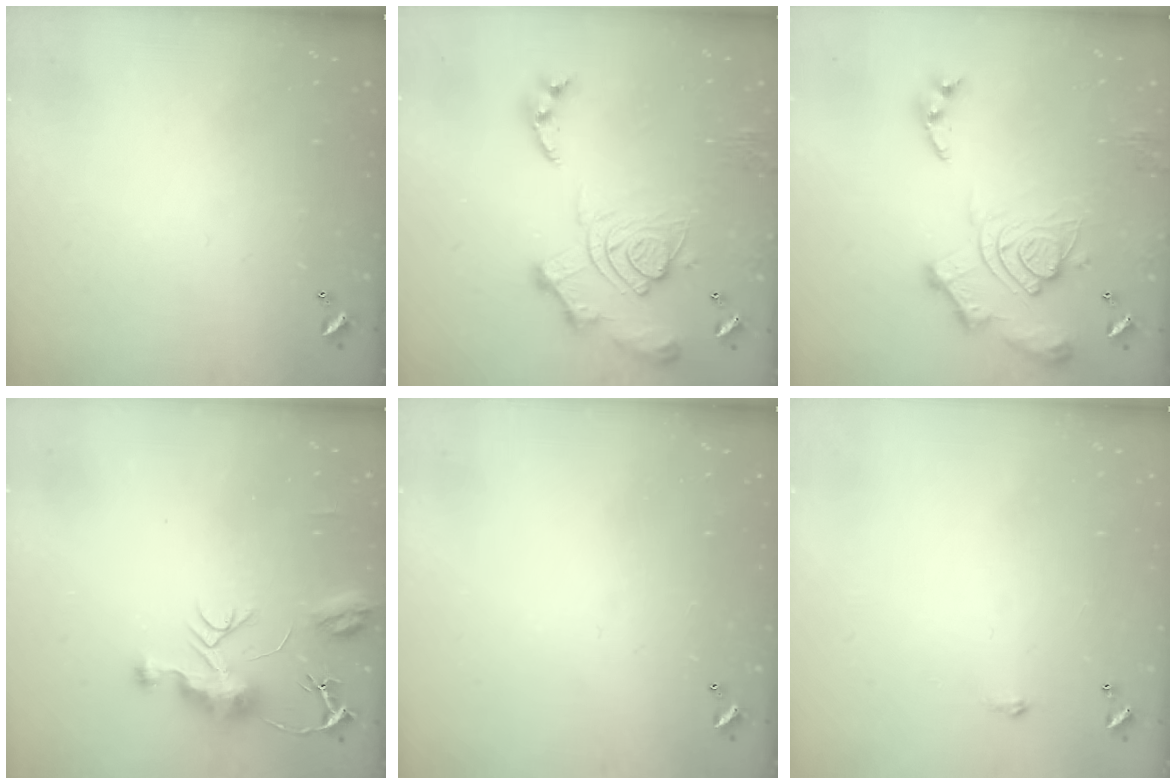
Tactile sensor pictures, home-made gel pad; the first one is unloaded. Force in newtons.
{"total": 17.1, "press": 17.0, "slide": 1.6}
{"total": 16.1, "press": 16.0, "slide": 2.0}
{"total": 9.2, "press": 9.2, "slide": 1.0}
{"total": 0.0}
{"total": 1.8, "press": 1.8, "slide": 0.3}